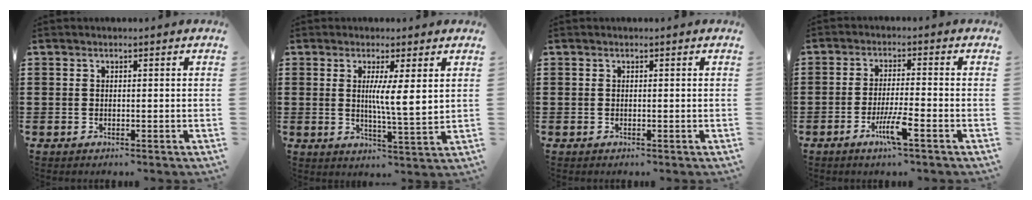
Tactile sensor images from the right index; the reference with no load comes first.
{"total": 5.7, "force": [1.6, 0.3, 5.5], "torque": [-0.102, -0.008, 0.022]}
{"total": 0.0}
{"total": 5.3, "force": [-2.8, 0.1, 4.5], "torque": [-0.094, -0.016, -0.053]}